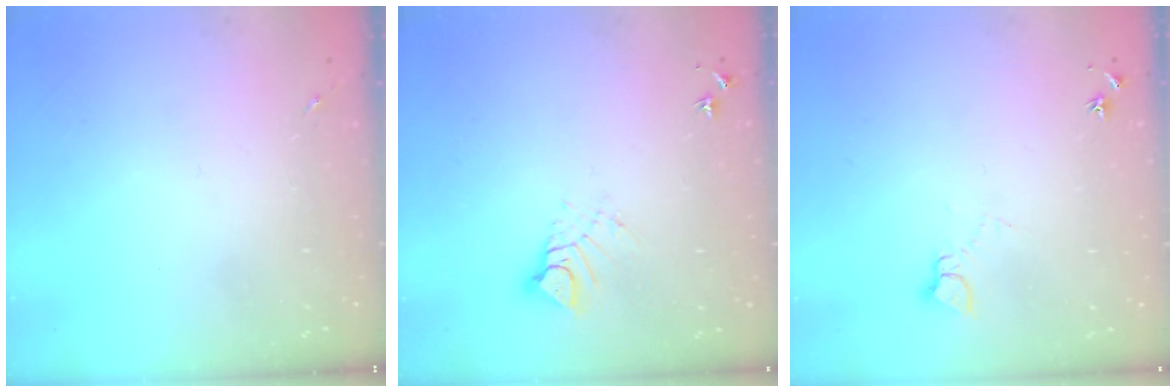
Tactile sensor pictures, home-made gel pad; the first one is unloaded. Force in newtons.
{"total": 6.6, "press": 6.6, "slide": 0.4}
{"total": 4.9, "press": 4.9, "slide": 0.5}